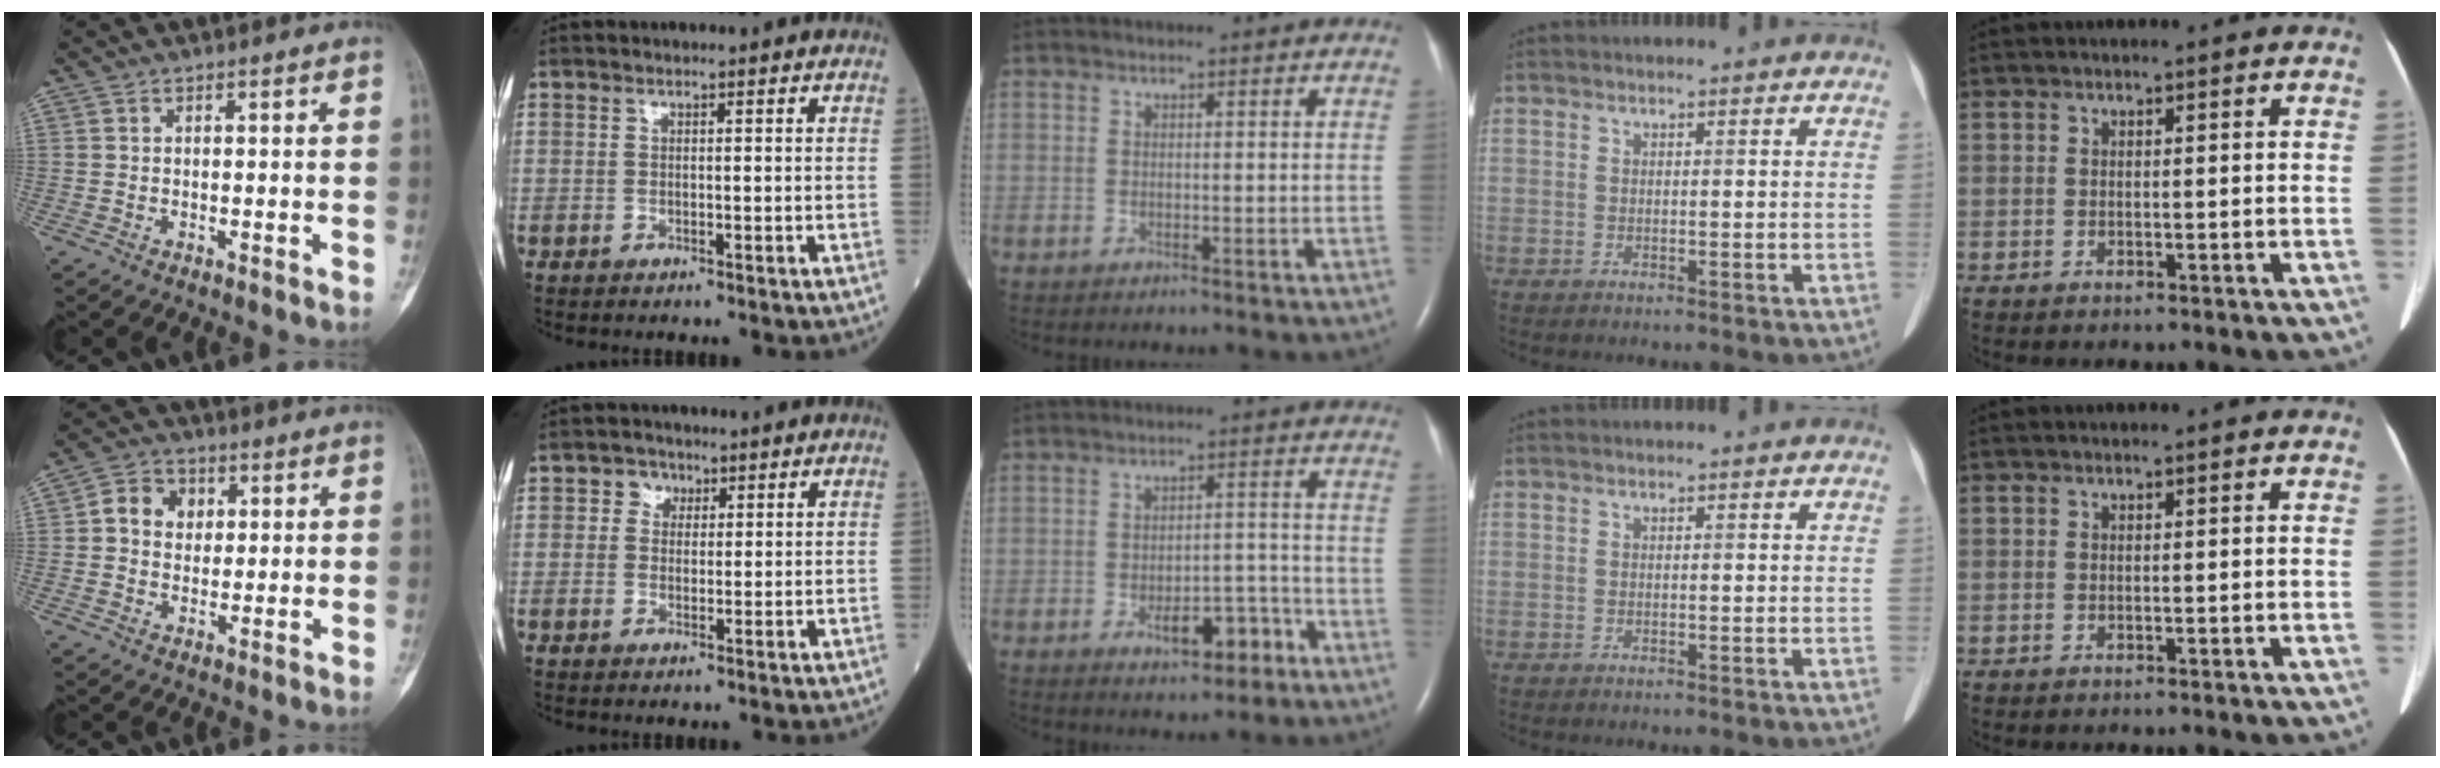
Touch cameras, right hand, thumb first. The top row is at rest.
{"thumb": {"total": 6.4, "force": [1.1, 5.4, 3.3], "torque": [-0.030, 0.007, 0.012]}, "index": {"total": 2.5, "force": [1.1, 2.1, 0.7], "torque": [-0.008, 0.004, 0.012]}, "middle": {"total": 6.0, "force": [-3.4, 2.6, 4.2], "torque": [-0.055, 0.011, -0.044]}}